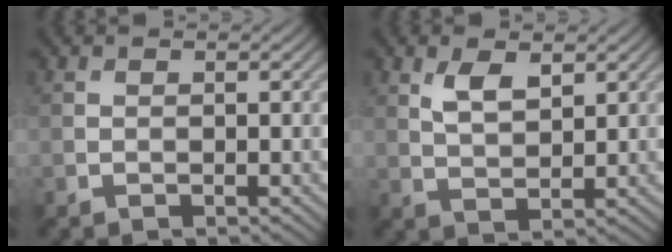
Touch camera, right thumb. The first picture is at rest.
{"total": 3.7, "force": [1.9, 1.6, 2.8], "torque": [-0.062, -0.004, 0.041]}